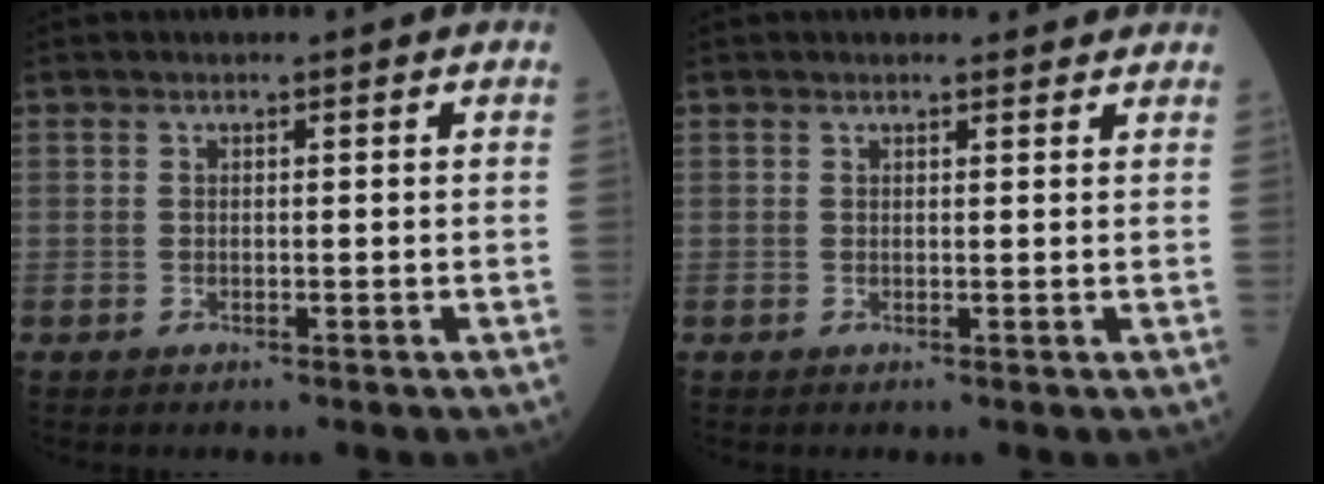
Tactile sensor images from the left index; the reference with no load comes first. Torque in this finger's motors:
{"motor_torque": [-0.14, -0.60, 0.17, 0.02]}